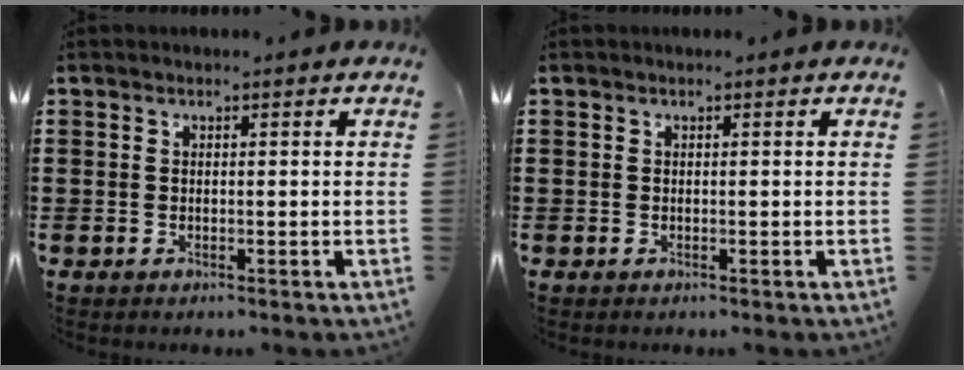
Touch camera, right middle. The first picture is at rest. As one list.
[{"total": 0.0}]